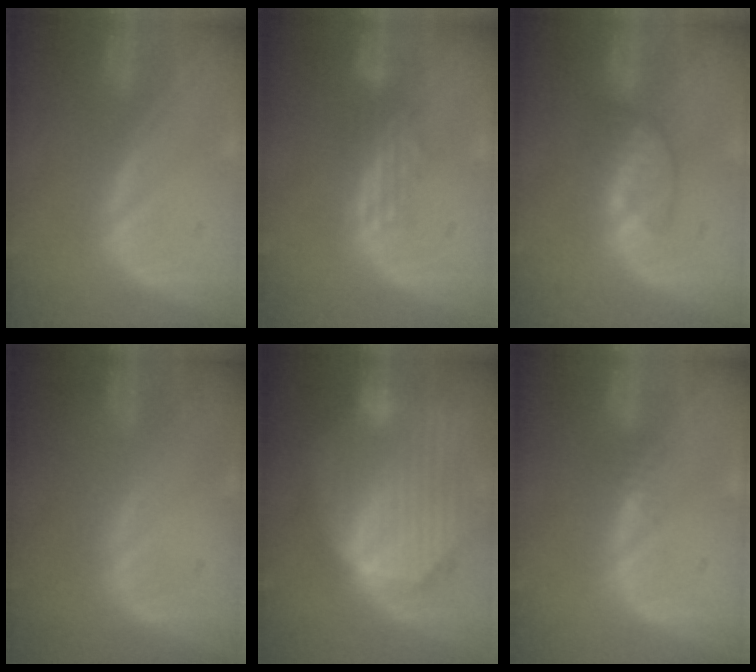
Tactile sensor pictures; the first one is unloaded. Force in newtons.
{"total": 2.8, "press": 2.6, "slide": 1.2}
{"total": 3.8, "press": 3.3, "slide": 1.8}
{"total": 0.0}
{"total": 10.3, "press": 8.9, "slide": 5.2}
{"total": 0.9, "press": 0.8, "slide": 0.4}